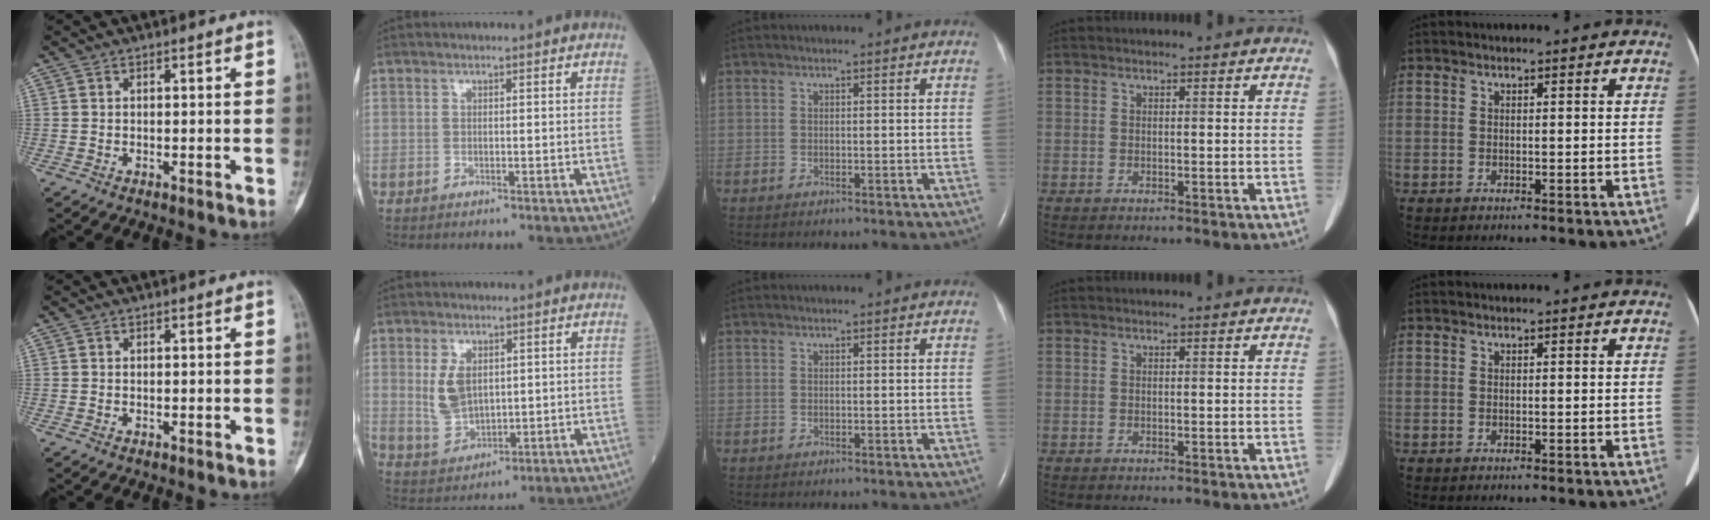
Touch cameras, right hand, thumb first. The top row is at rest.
{"index": {"total": 6.1, "force": [1.3, 3.7, 4.7], "torque": [-0.103, 0.003, 0.035]}}